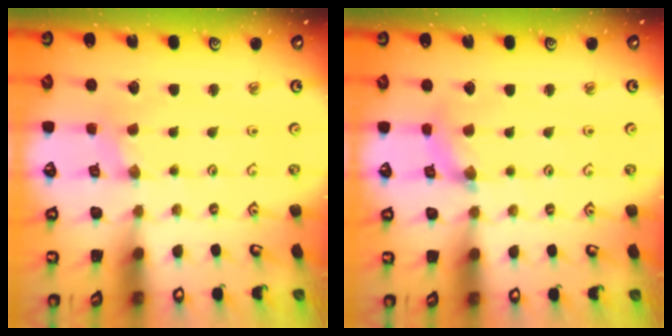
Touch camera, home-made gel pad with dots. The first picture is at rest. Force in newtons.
{"total": 2.1, "press": 2.1, "slide": 0.4}